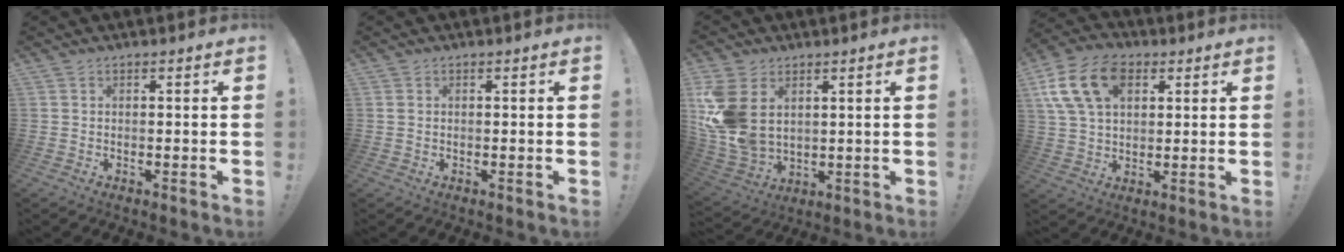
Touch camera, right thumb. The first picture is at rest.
{"total": 0.6, "force": [0.3, 0.4, 0.3], "torque": [-0.008, 0.002, 0.005]}
{"total": 15.7, "force": [4.0, 11.4, 10.1], "torque": [-0.198, -0.018, 0.080]}
{"total": 16.2, "force": [6.4, 10.8, 10.3], "torque": [-0.184, -0.015, 0.122]}